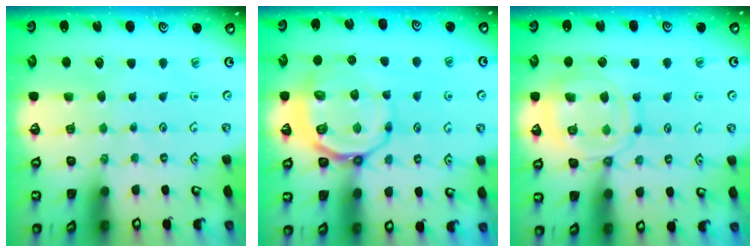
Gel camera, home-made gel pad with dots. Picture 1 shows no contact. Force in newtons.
{"total": 11.1, "press": 10.7, "slide": 3.0}
{"total": 12.3, "press": 12.3, "slide": 1.1}